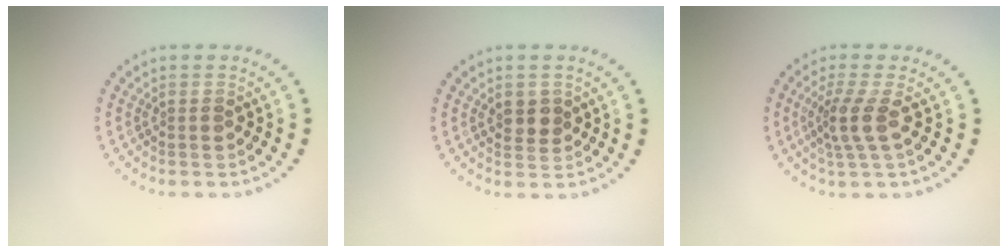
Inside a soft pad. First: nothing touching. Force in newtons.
{"total": 1.8, "press": 1.7, "slide": 0.6}
{"total": 2.6, "press": 2.1, "slide": 1.6}